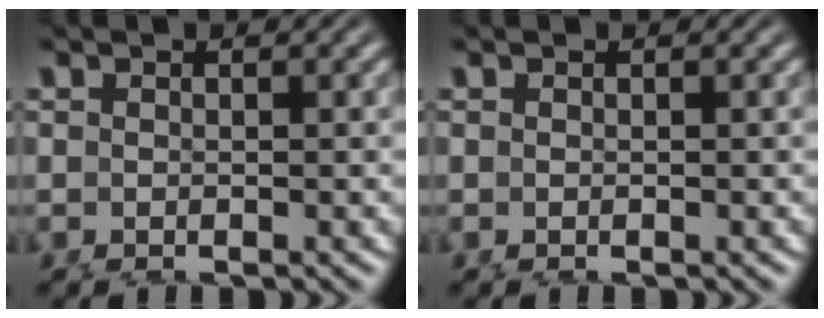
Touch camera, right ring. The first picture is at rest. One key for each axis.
{"total": 0.0}